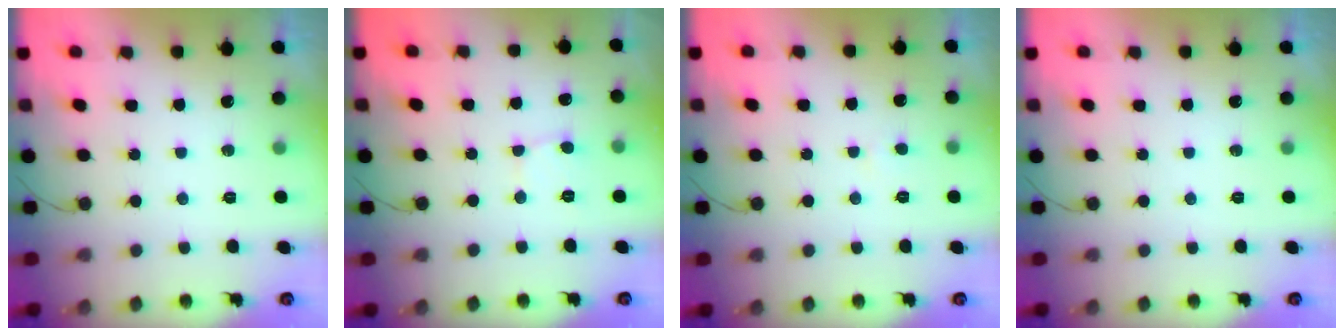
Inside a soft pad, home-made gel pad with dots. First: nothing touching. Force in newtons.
{"total": 3.3, "press": 3.3, "slide": 0.2}
{"total": 1.6, "press": 1.5, "slide": 0.2}
{"total": 0.0}